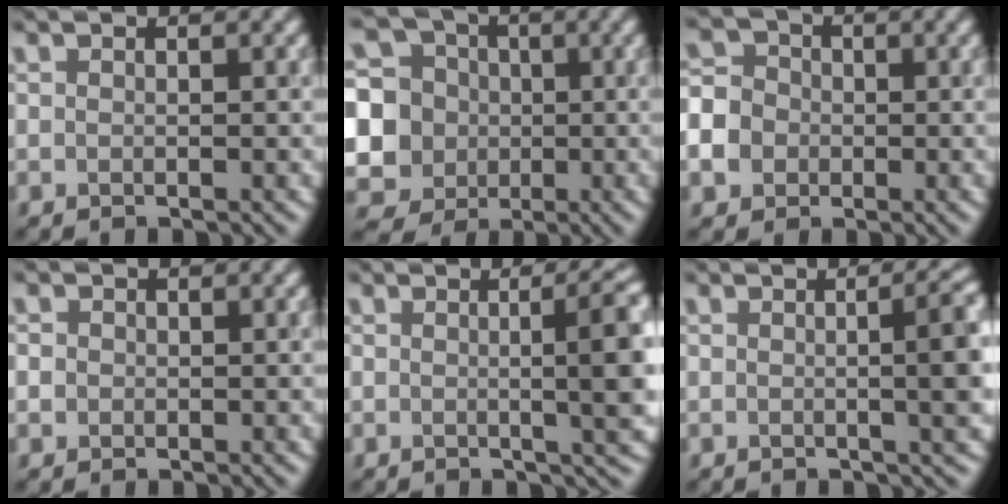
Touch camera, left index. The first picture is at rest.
{"total": 11.2, "force": [-0.6, 10.7, 3.5], "torque": [-0.127, 0.019, -0.027]}
{"total": 6.9, "force": [-2.0, 6.0, 2.6], "torque": [-0.063, -0.006, -0.060]}
{"total": 1.4, "force": [0.3, 1.3, 0.5], "torque": [-0.005, 0.005, -0.005]}
{"total": 6.9, "force": [0.2, 1.9, 6.6], "torque": [-0.069, 0.003, 0.005]}
{"total": 5.5, "force": [0.0, 1.7, 5.3], "torque": [-0.051, 0.007, 0.001]}